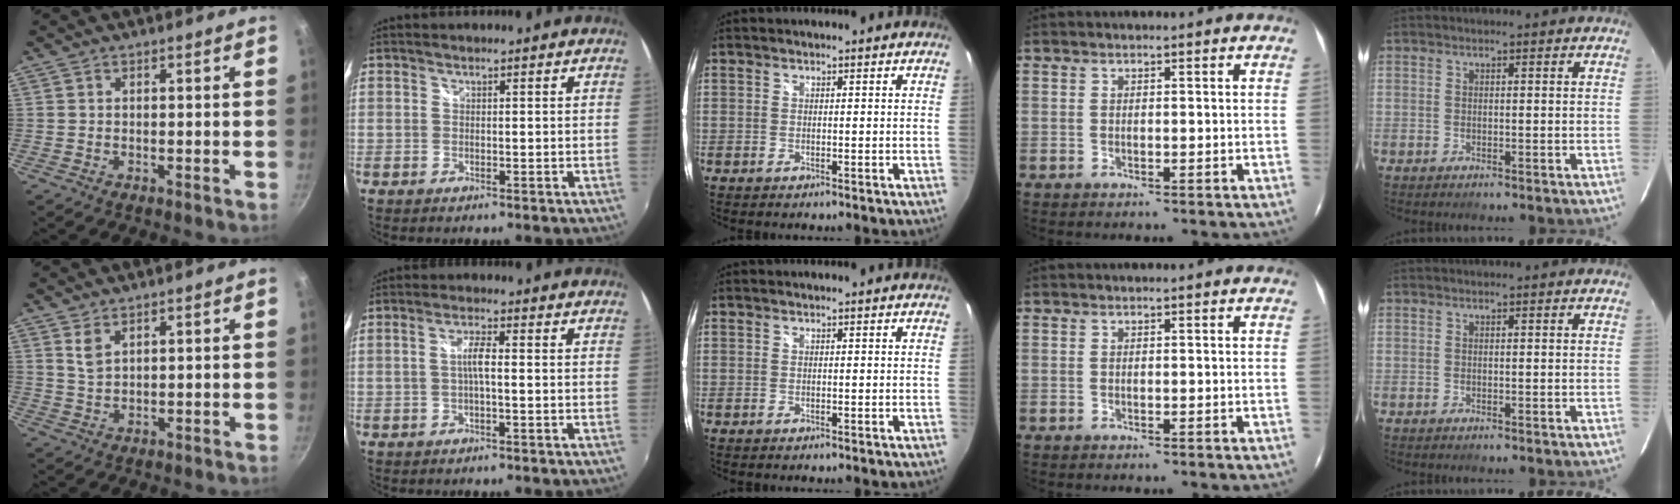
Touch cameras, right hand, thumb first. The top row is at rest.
{"thumb": {"total": 3.1, "force": [1.8, 1.6, 2.0], "torque": [-0.038, -0.012, 0.040]}, "index": {"total": 3.1, "force": [-0.3, 0.4, 3.1], "torque": [-0.059, 0.006, -0.005]}}